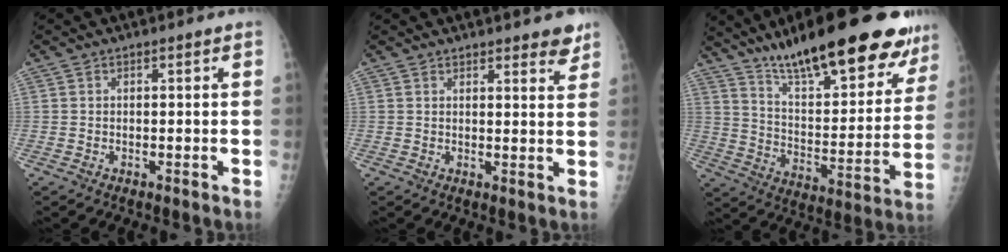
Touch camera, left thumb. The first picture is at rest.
{"total": 5.1, "force": [4.1, 1.5, 2.7], "torque": [-0.010, -0.020, 0.049]}
{"total": 28.5, "force": [20.5, 7.6, 18.3], "torque": [-0.236, -0.070, 0.311]}